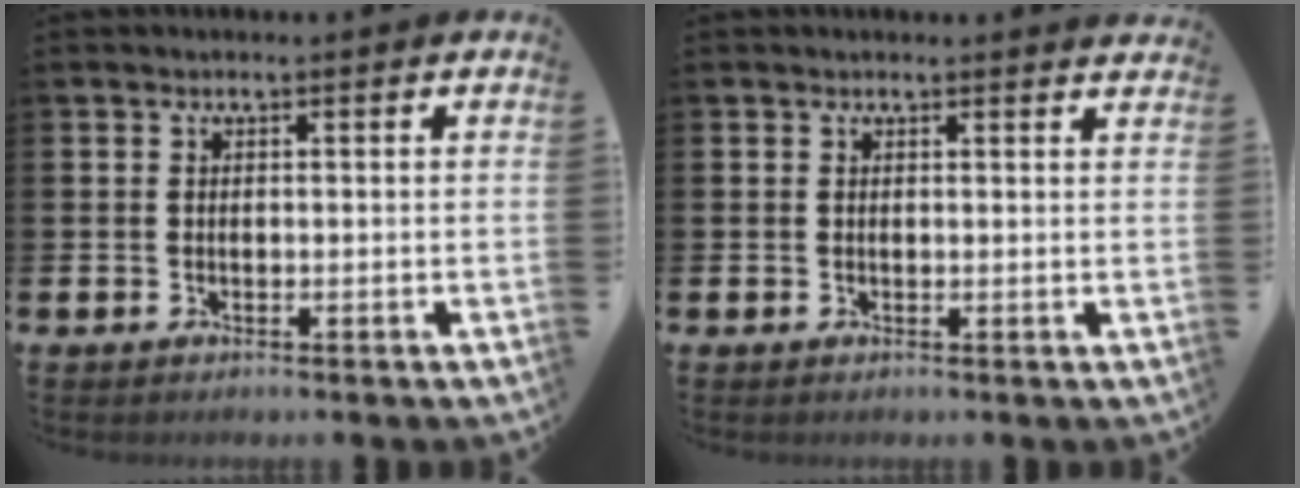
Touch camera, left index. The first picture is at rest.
{"total": 0.9, "force": [0.9, -0.1, 0.0], "torque": [0.008, -0.006, 0.016]}